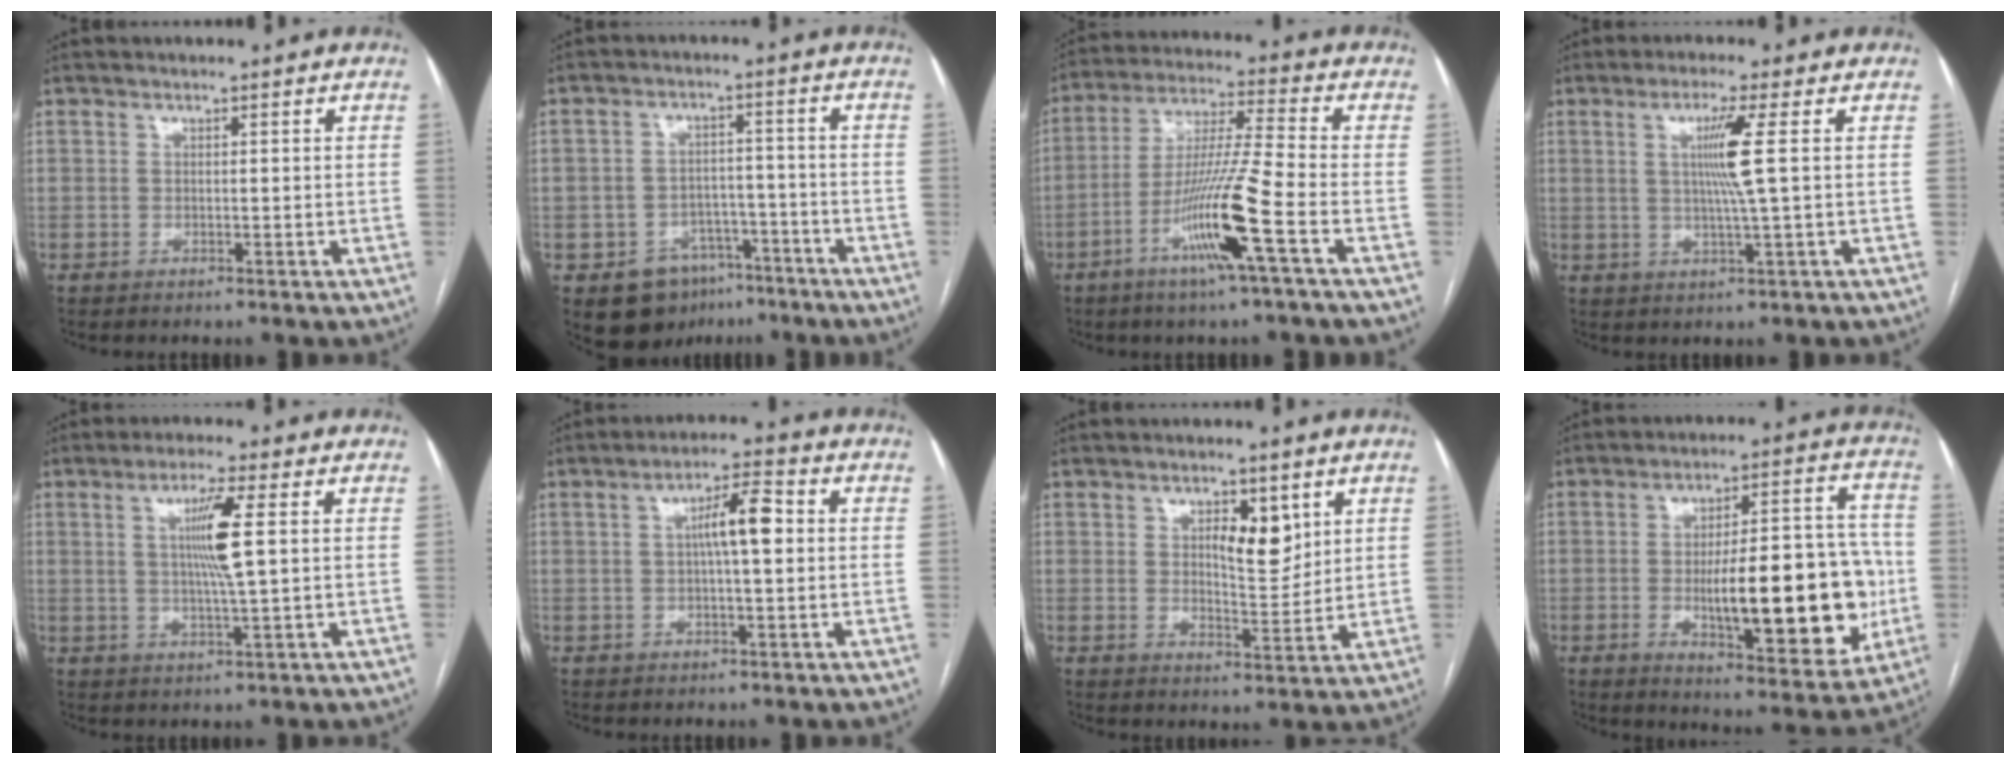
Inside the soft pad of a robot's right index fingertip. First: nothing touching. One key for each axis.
{"total": 8.3, "fx": -5.0, "fy": 6.3, "fz": 2.2, "tx": -0.026, "ty": 0.021, "tz": -0.067}
{"total": 12.8, "fx": -5.3, "fy": -1.3, "fz": 11.6, "tx": -0.230, "ty": -0.011, "tz": -0.103}
{"total": 5.7, "fx": 1.2, "fy": -1.4, "fz": 5.4, "tx": -0.106, "ty": -0.004, "tz": 0.026}
{"total": 6.7, "fx": 1.5, "fy": -0.6, "fz": 6.5, "tx": -0.124, "ty": -0.002, "tz": 0.029}
{"total": 6.4, "fx": 0.8, "fy": 1.1, "fz": 6.3, "tx": -0.108, "ty": 0.019, "tz": 0.011}
{"total": 6.0, "fx": 2.5, "fy": 2.3, "fz": 5.0, "tx": -0.077, "ty": -0.005, "tz": 0.044}
{"total": 20.5, "fx": -3.2, "fy": 5.9, "fz": 19.4, "tx": -0.269, "ty": 0.013, "tz": -0.032}